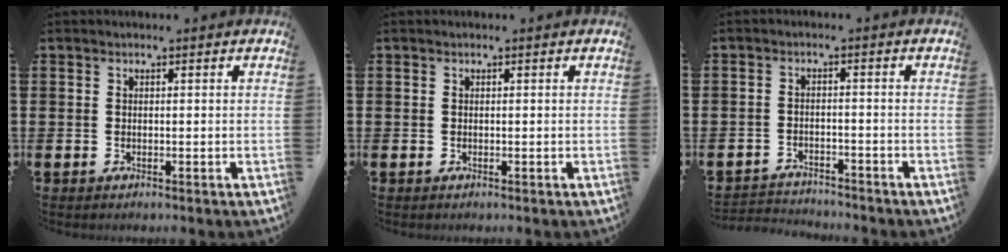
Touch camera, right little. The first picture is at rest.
{"total": 0.0}
{"total": 1.9, "force": [-1.9, 0.2, -0.3], "torque": [-0.002, 0.002, -0.044]}